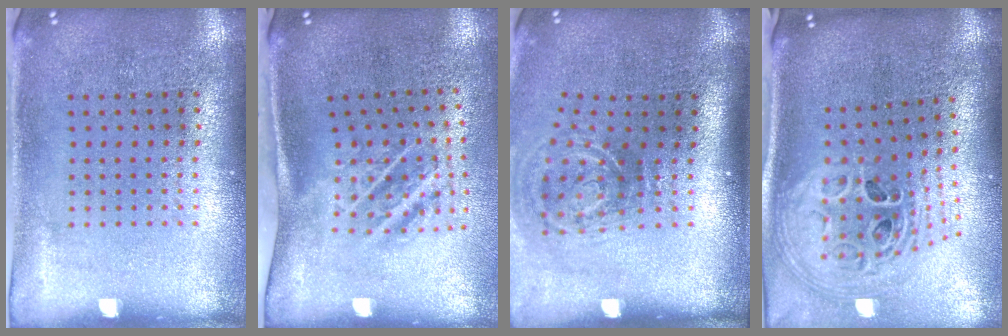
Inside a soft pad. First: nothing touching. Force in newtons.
{"total": 1.8, "press": 1.1, "slide": 1.4}
{"total": 2.0, "press": 1.3, "slide": 1.6}
{"total": 2.8, "press": 2.0, "slide": 1.9}